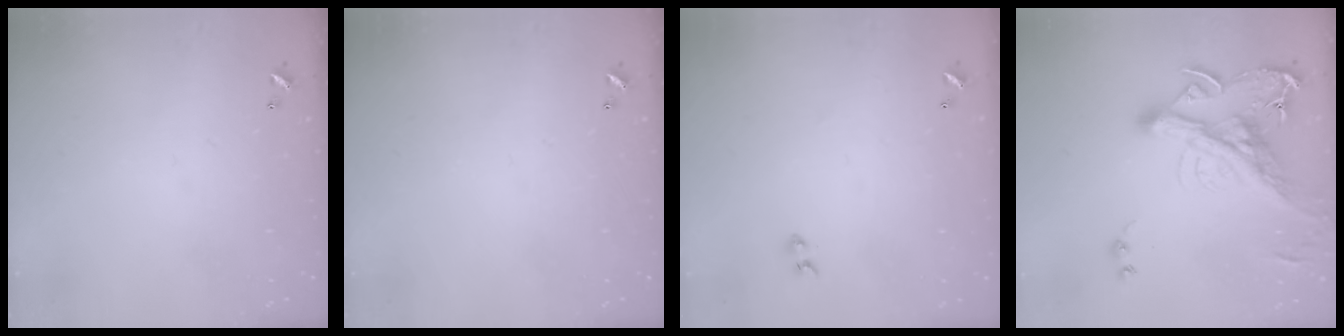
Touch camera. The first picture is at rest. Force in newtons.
{"total": 0.0}
{"total": 2.0, "press": 1.7, "slide": 1.0}
{"total": 8.1, "press": 7.8, "slide": 2.3}